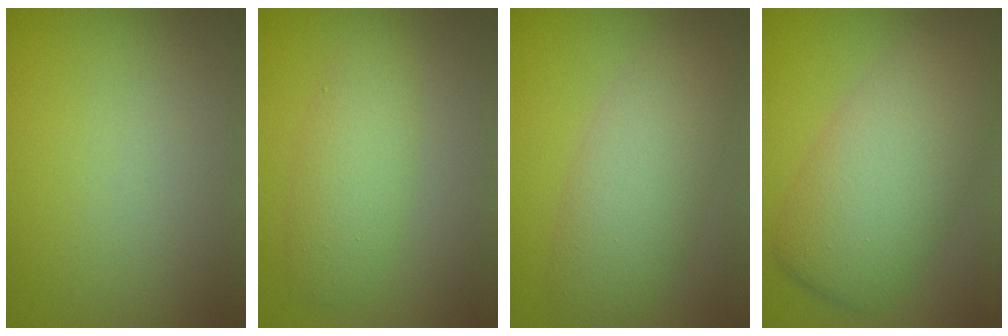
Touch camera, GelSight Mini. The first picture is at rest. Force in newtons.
{"total": 3.3, "press": 3.3, "slide": 0.1}
{"total": 5.6, "press": 5.6, "slide": 0.2}
{"total": 8.7, "press": 8.7, "slide": 0.5}